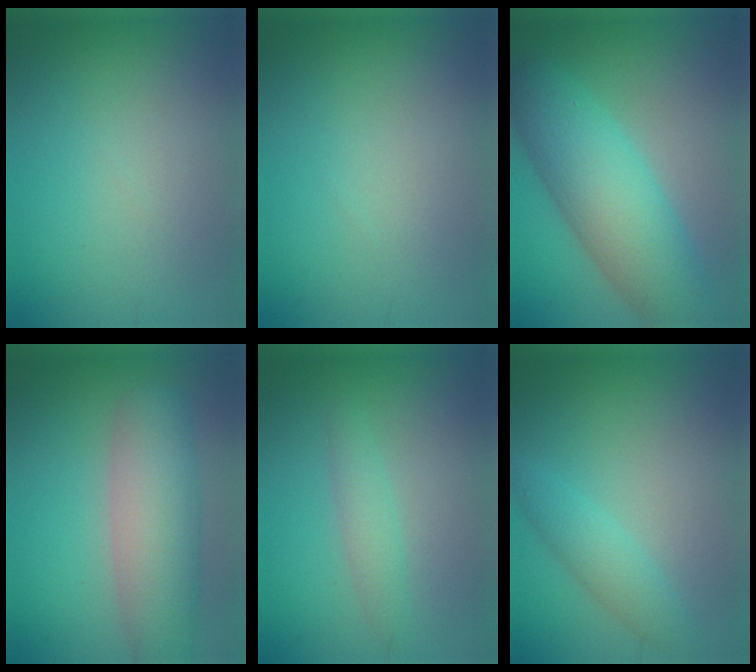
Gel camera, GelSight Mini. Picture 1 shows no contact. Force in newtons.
{"total": 0.0}
{"total": 8.7, "press": 8.7, "slide": 0.3}
{"total": 6.9, "press": 6.9, "slide": 0.2}
{"total": 1.9, "press": 1.9, "slide": 0.0}
{"total": 2.5, "press": 2.5, "slide": 0.2}